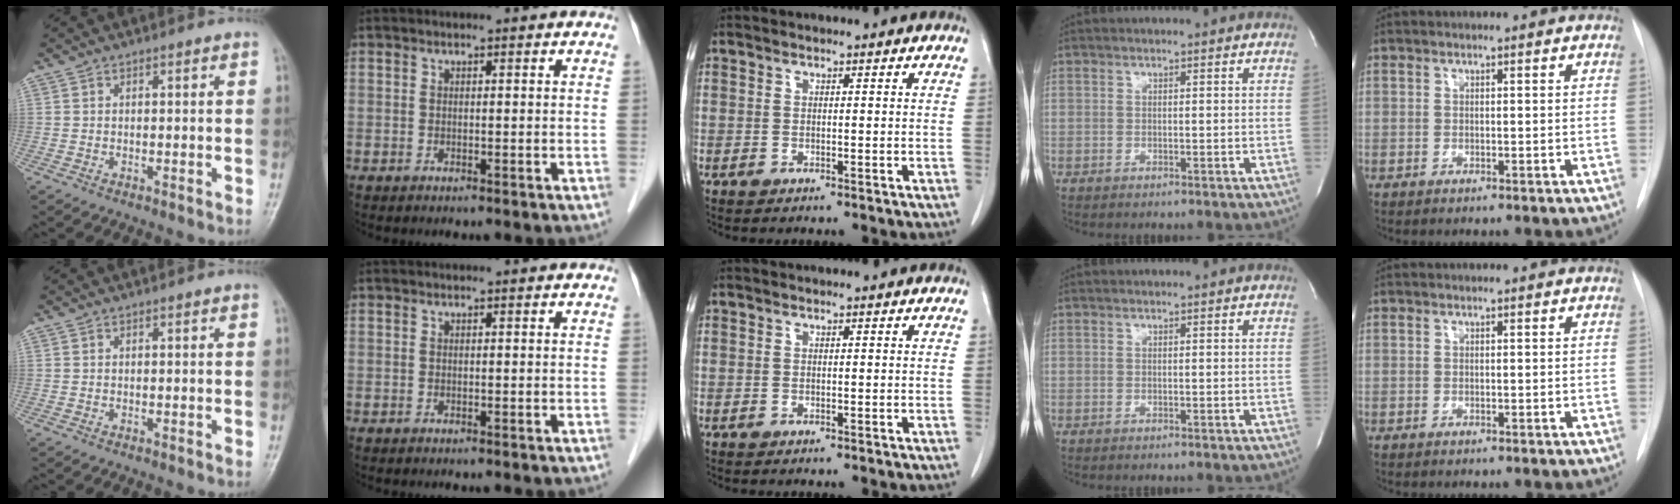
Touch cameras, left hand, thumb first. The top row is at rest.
{}